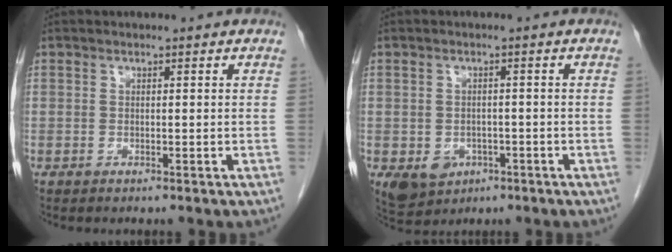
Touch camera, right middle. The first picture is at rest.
{"total": 5.8, "force": [-2.5, 4.7, 2.4], "torque": [-0.046, 0.000, -0.027]}